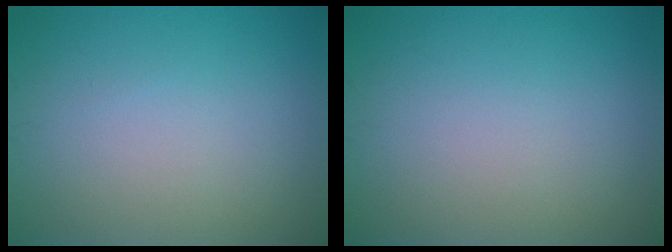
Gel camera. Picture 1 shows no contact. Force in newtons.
{"total": 0.0}